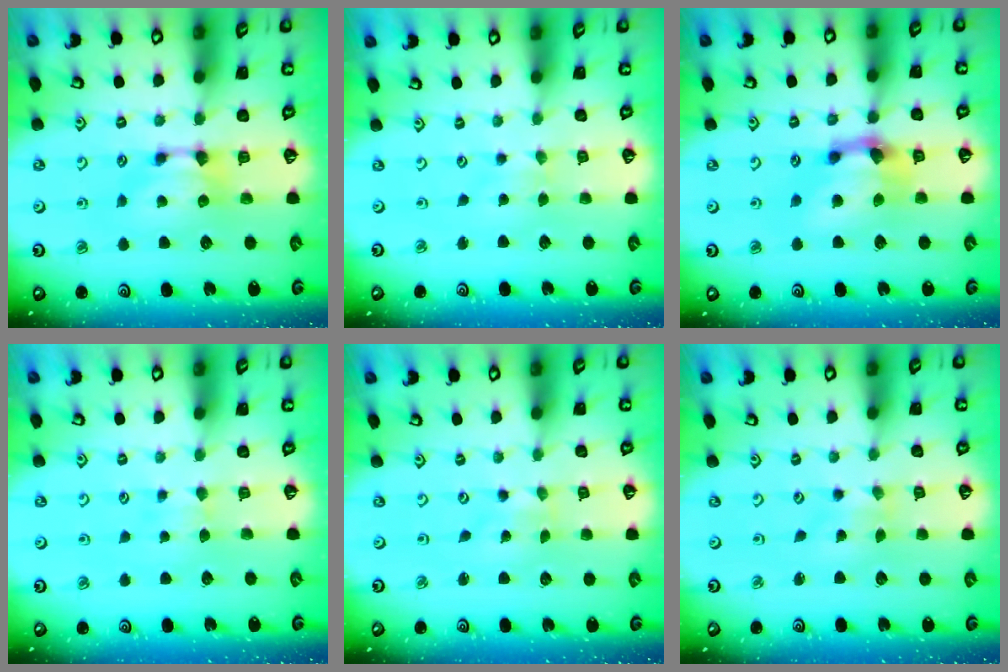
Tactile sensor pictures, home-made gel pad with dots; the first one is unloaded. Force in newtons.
{"total": 1.2, "press": 1.2, "slide": 0.1}
{"total": 4.3, "press": 3.7, "slide": 2.3}
{"total": 3.2, "press": 3.2, "slide": 0.3}
{"total": 5.0, "press": 5.0, "slide": 0.8}
{"total": 3.8, "press": 3.7, "slide": 0.8}